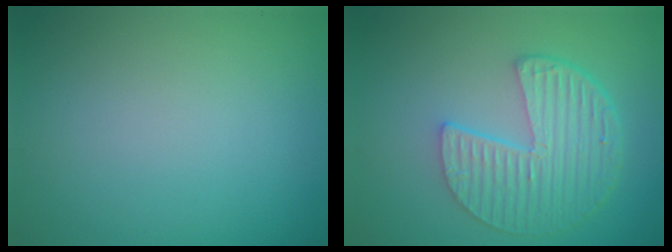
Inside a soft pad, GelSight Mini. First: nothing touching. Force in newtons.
{"total": 5.9, "press": 4.3, "slide": 4.0}